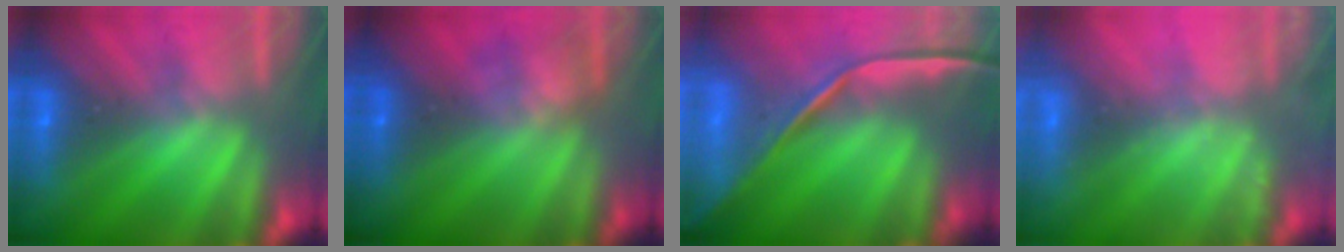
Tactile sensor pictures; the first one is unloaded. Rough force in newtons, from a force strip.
{"total": 2.4}
{"total": 11.6}
{"total": 2.4}